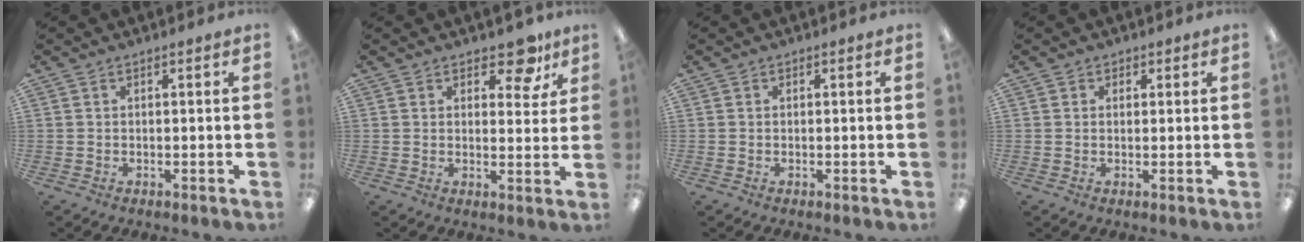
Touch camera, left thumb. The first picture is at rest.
{"total": 7.6, "force": [5.2, 3.7, 4.2], "torque": [-0.038, -0.030, 0.085]}
{"total": 0.0}
{"total": 1.3, "force": [0.7, 1.1, 0.1], "torque": [0.005, -0.001, 0.010]}